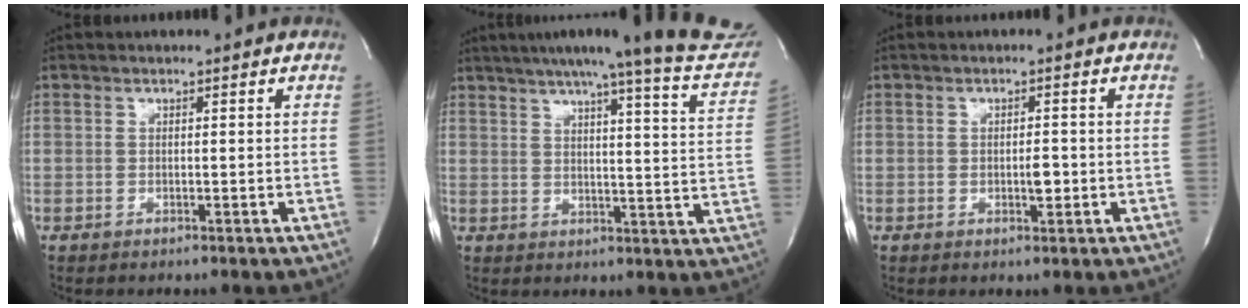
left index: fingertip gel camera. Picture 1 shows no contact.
{"total": 23.3, "force": [20.8, 0.9, 10.6], "torque": [-0.146, -0.063, 0.236]}
{"total": 2.3, "force": [-0.8, 0.9, 1.9], "torque": [-0.032, -0.004, -0.010]}